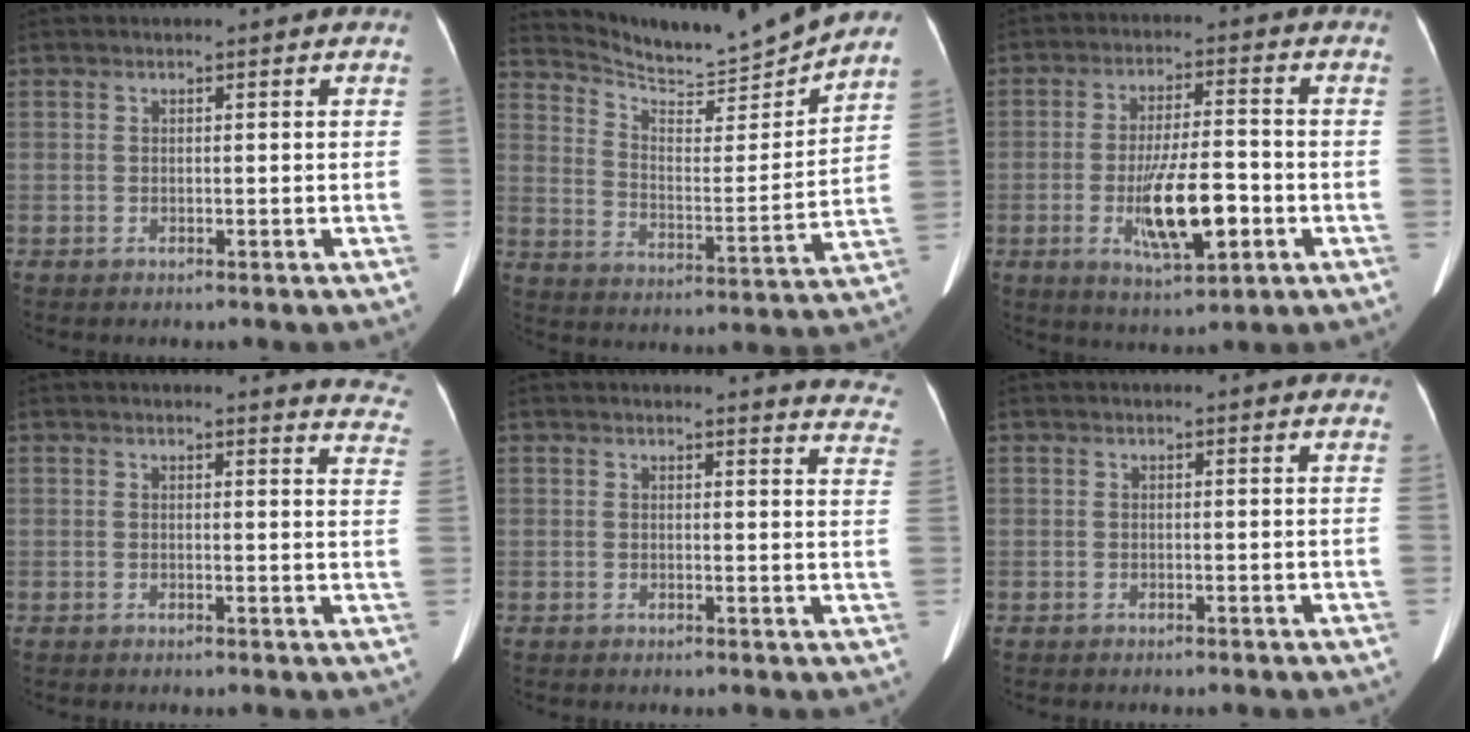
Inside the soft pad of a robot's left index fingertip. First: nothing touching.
{"total": 14.7, "force": [14.3, -1.1, 3.3], "torque": [-0.073, -0.035, 0.223]}
{"total": 10.4, "force": [-3.0, 2.5, 9.7], "torque": [-0.179, -0.006, -0.044]}
{"total": 8.2, "force": [8.1, 0.6, 0.9], "torque": [0.020, -0.070, 0.047]}
{"total": 9.8, "force": [9.7, 0.7, 1.4], "torque": [0.015, -0.078, 0.065]}
{"total": 2.8, "force": [2.8, 0.2, 0.6], "torque": [-0.011, 0.004, 0.018]}